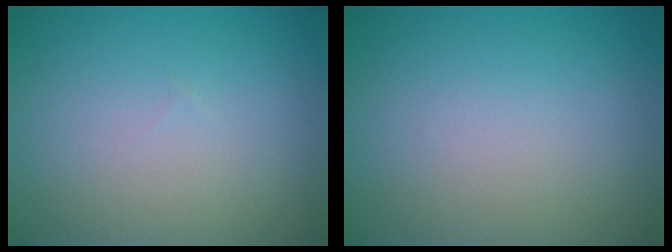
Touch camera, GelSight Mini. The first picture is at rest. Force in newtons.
{"total": 0.0}